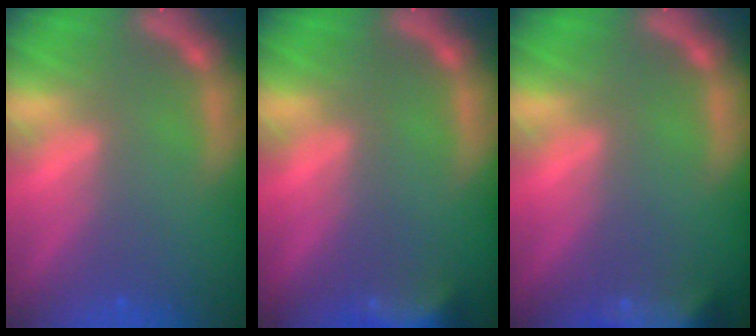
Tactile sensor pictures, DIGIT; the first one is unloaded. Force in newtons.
{"total": 5.5}
{"total": 9.0}